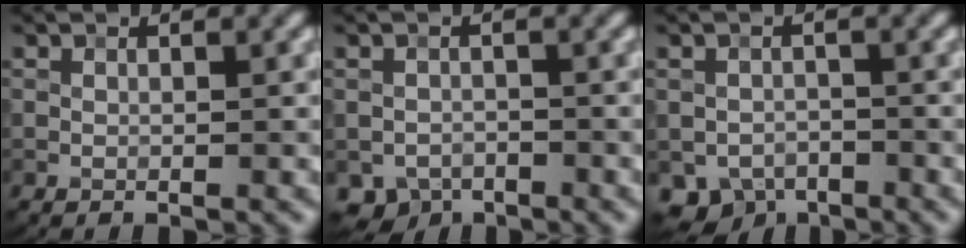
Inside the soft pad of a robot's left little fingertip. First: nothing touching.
{"total": 2.8, "force": [-1.6, 2.2, 0.7], "torque": [-0.012, -0.008, -0.029]}
{"total": 3.7, "force": [-2.2, 2.8, 1.2], "torque": [-0.020, -0.008, -0.036]}